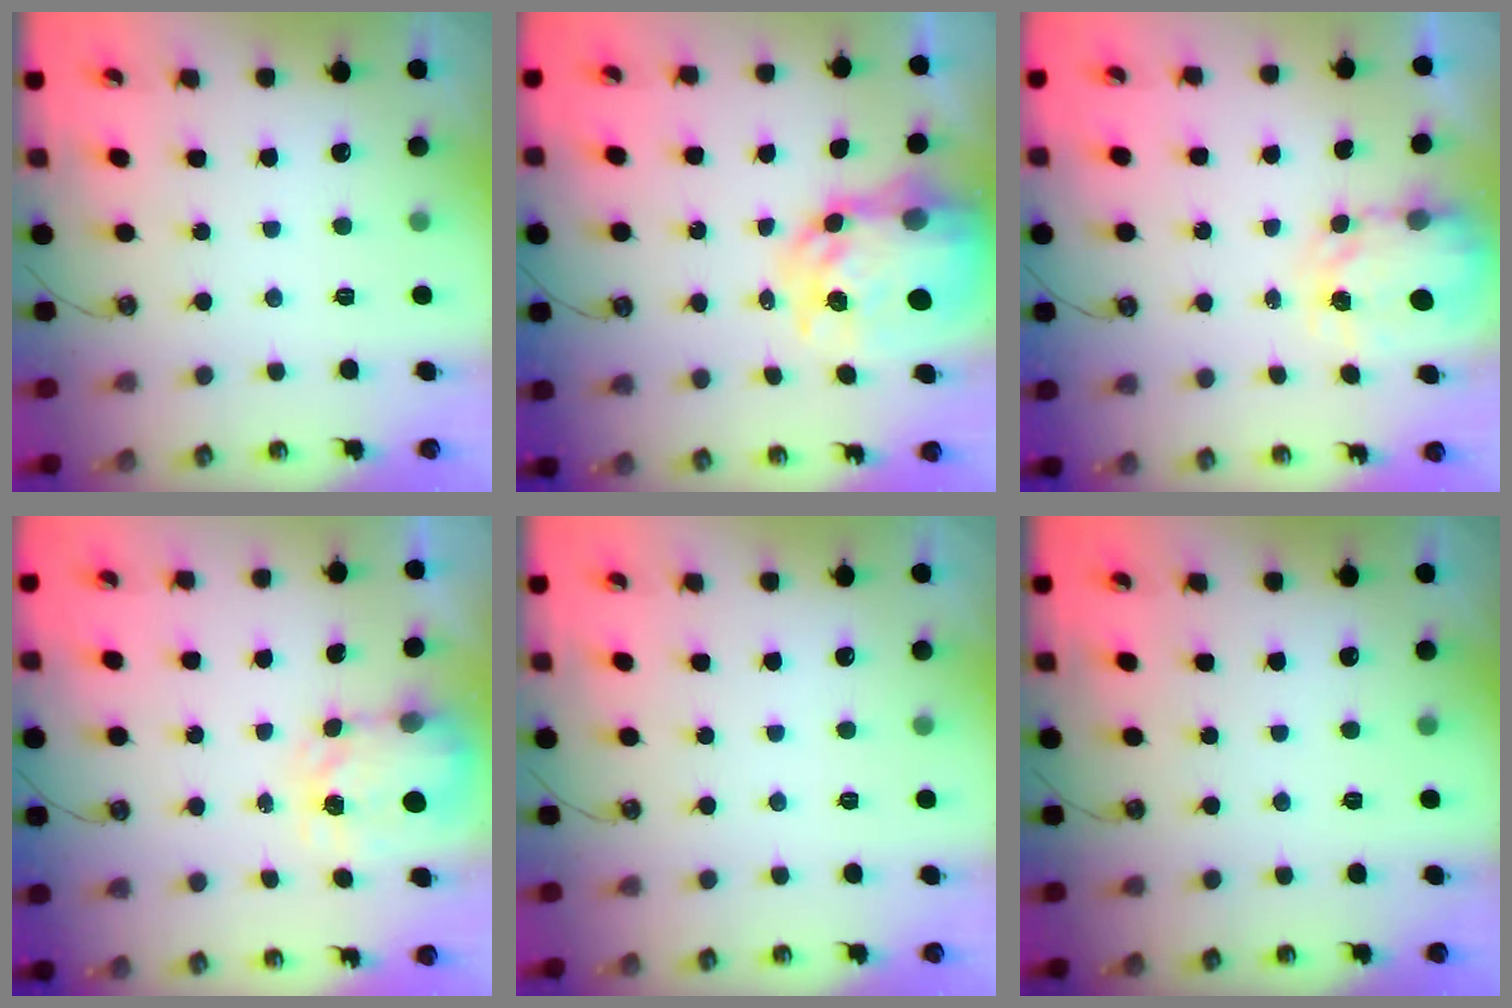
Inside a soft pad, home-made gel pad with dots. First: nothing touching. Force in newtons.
{"total": 11.8, "press": 11.7, "slide": 1.0}
{"total": 3.9, "press": 3.9, "slide": 0.3}
{"total": 3.9, "press": 3.8, "slide": 0.6}
{"total": 0.0}
{"total": 0.0}